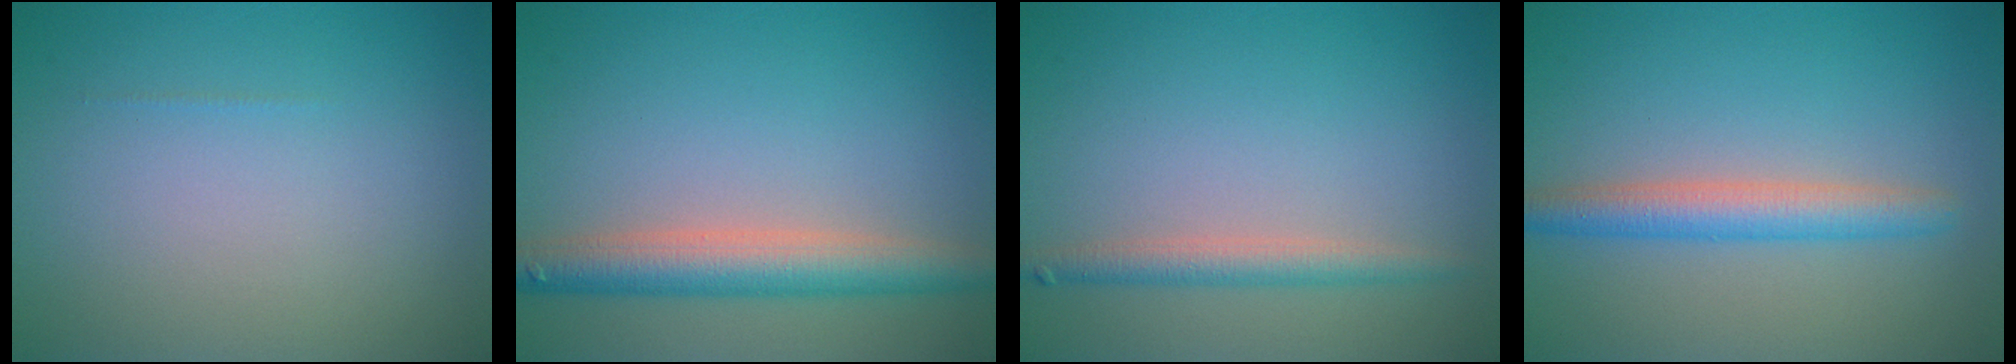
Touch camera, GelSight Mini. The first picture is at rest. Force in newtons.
{"total": 5.0, "press": 5.0, "slide": 0.2}
{"total": 2.2, "press": 2.2, "slide": 0.1}
{"total": 3.4, "press": 3.4, "slide": 0.1}